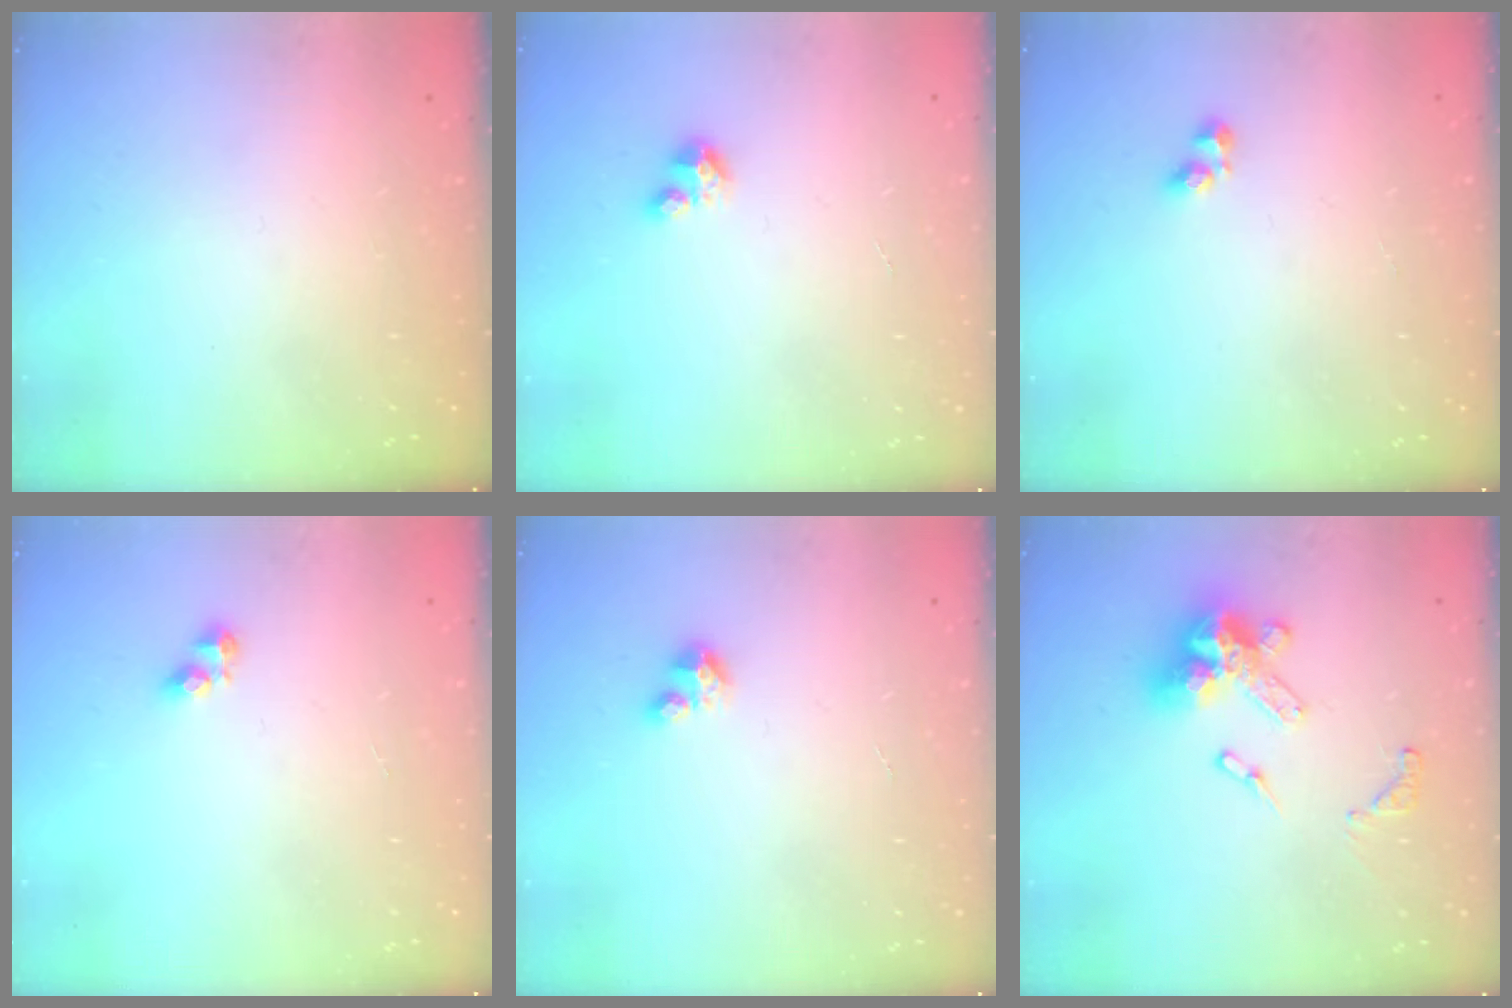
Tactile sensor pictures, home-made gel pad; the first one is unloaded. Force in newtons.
{"total": 2.8, "press": 2.8, "slide": 0.2}
{"total": 3.1, "press": 3.1, "slide": 0.3}
{"total": 3.5, "press": 3.5, "slide": 0.4}
{"total": 2.8, "press": 2.8, "slide": 0.2}
{"total": 13.7, "press": 13.6, "slide": 1.5}